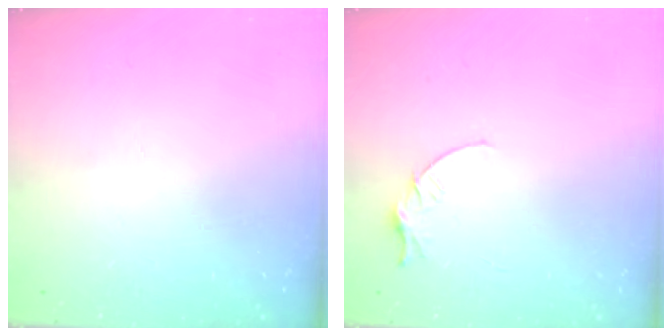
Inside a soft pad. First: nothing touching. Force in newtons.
{"total": 4.4, "press": 4.4, "slide": 0.5}